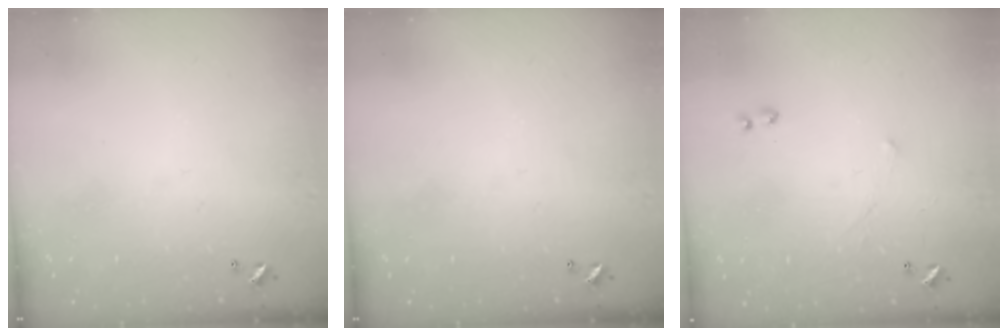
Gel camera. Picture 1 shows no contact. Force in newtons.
{"total": 0.0}
{"total": 1.7, "press": 1.7, "slide": 0.4}